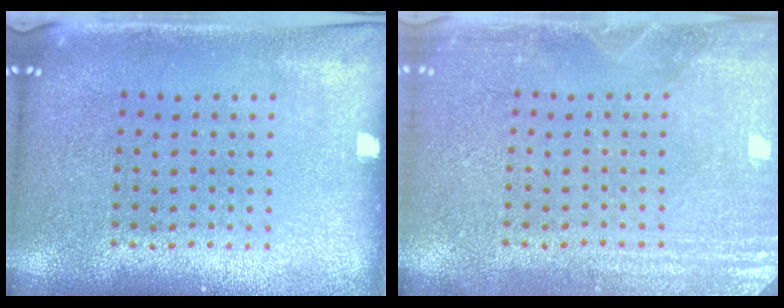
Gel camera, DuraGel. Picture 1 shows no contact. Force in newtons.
{"total": 2.9, "press": 2.9, "slide": 0.5}